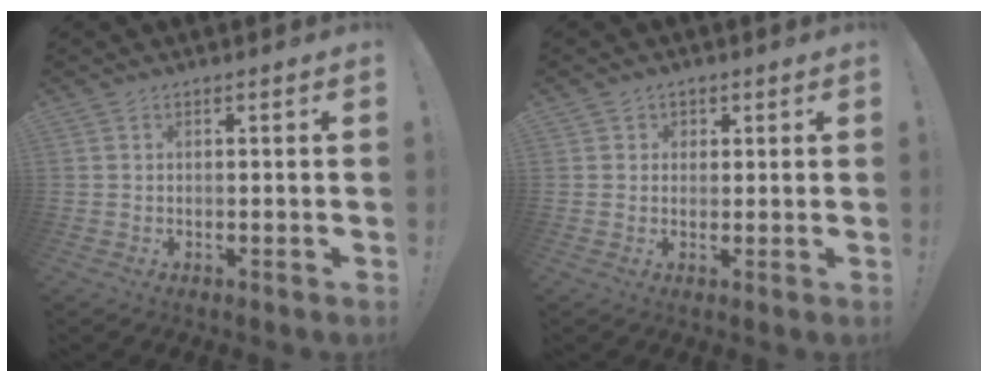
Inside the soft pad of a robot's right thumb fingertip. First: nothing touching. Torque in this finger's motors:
{"motor_torque": [0.04, -0.35, -0.18, 0.28, -0.02]}